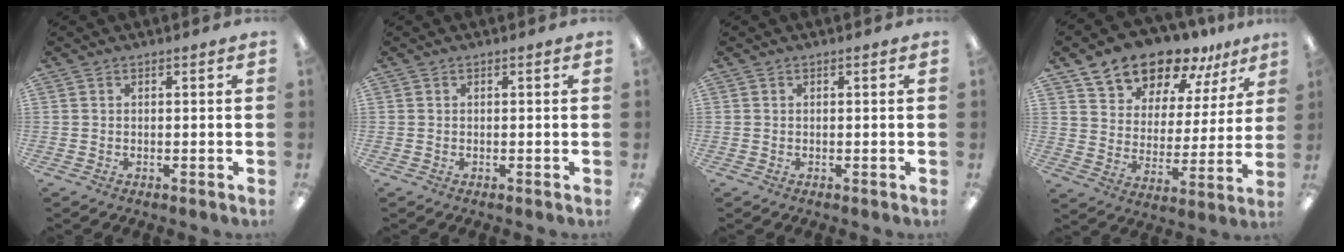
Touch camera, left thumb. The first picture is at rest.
{"total": 0.0}
{"total": 0.0}
{"total": 14.9, "force": [12.9, 6.4, 3.9], "torque": [-0.085, -0.093, 0.239]}